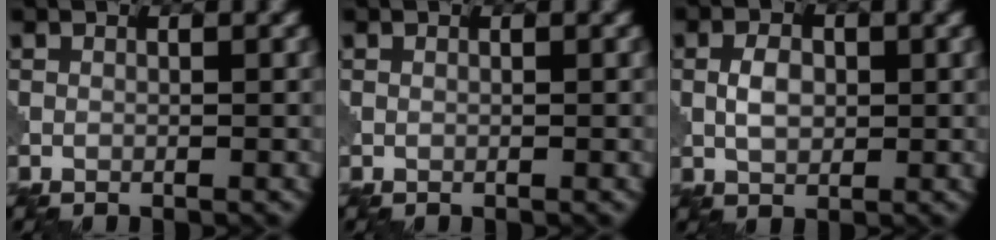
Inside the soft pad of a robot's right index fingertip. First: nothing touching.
{"total": 0.0}
{"total": 2.3, "force": [0.4, 1.6, 1.7], "torque": [-0.030, 0.000, 0.006]}